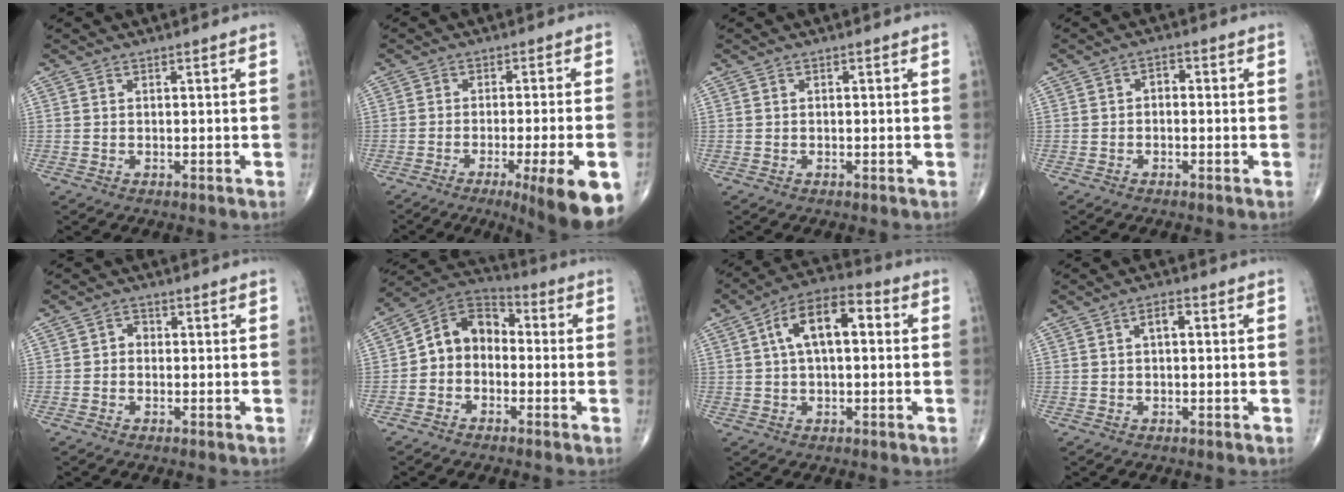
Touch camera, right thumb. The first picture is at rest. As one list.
[{"total": 14.6, "force": [-7.4, 1.8, 12.5], "torque": [-0.126, 0.002, -0.105]}, {"total": 0.0}, {"total": 2.1, "force": [-0.3, 1.4, 1.5], "torque": [-0.010, 0.013, -0.014]}, {"total": 1.9, "force": [-0.2, 1.5, 1.0], "torque": [-0.002, 0.008, -0.010]}, {"total": 9.7, "force": [-1.3, 7.6, 5.9], "torque": [-0.073, 0.042, -0.044]}, {"total": 11.6, "force": [2.2, 5.7, 9.9], "torque": [-0.162, 0.032, 0.026]}, {"total": 2.8, "force": [0.5, 1.4, 2.4], "torque": [-0.033, 0.010, 0.003]}]